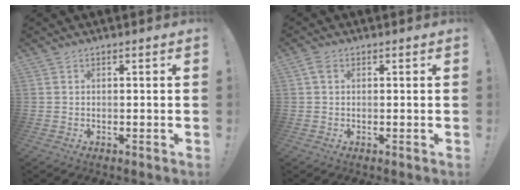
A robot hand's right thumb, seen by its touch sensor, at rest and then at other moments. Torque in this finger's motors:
{"motor_torque": [-0.01, -0.06, 0.33, -0.02, -0.01]}